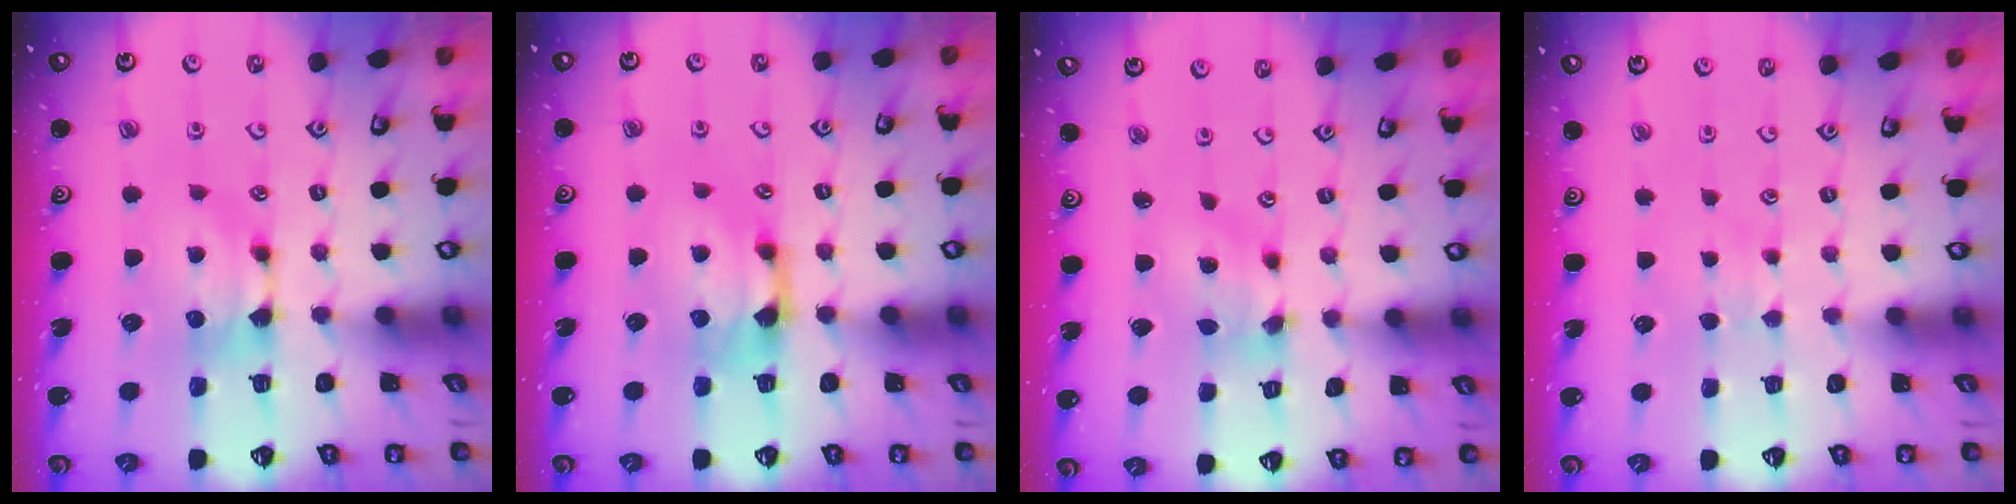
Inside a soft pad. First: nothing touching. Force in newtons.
{"total": 1.6, "press": 0.9, "slide": 1.3}
{"total": 2.5, "press": 2.1, "slide": 1.3}
{"total": 2.6, "press": 2.6, "slide": 0.4}